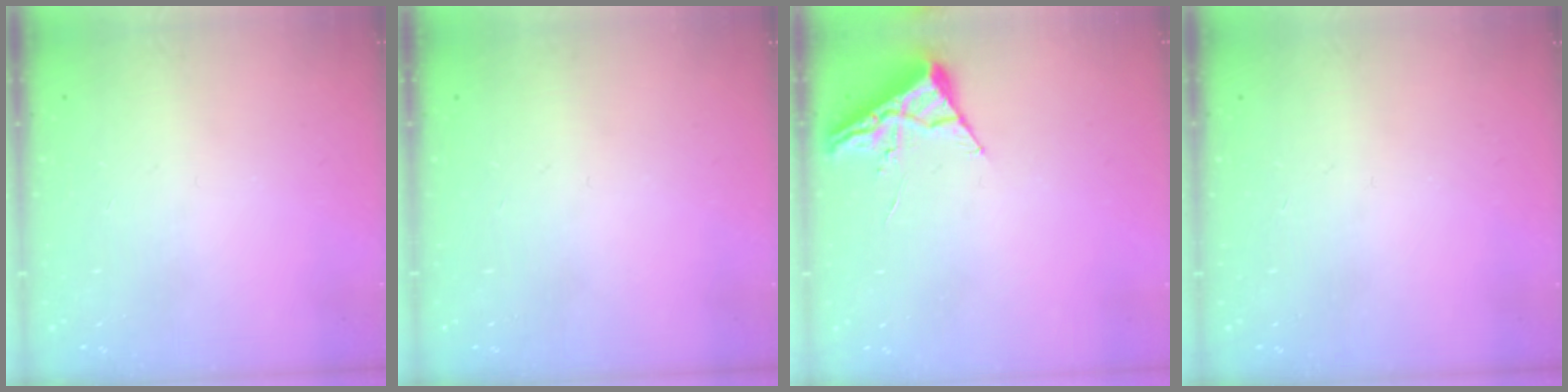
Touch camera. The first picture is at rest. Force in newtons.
{"total": 0.0}
{"total": 3.9, "press": 3.9, "slide": 0.5}
{"total": 0.0}